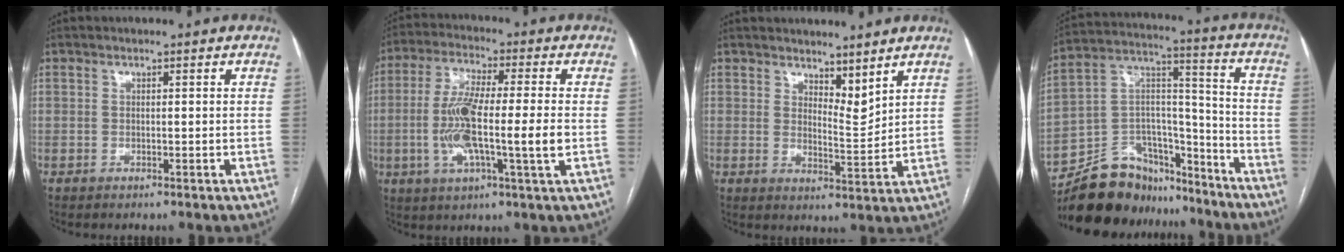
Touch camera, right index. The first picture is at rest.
{"total": 12.5, "force": [-1.6, 0.9, 12.3], "torque": [-0.241, 0.002, -0.032]}
{"total": 4.7, "force": [3.9, 1.4, 2.2], "torque": [-0.037, -0.013, 0.072]}
{"total": 19.3, "force": [-16.8, 7.9, 5.2], "torque": [-0.100, 0.051, -0.274]}